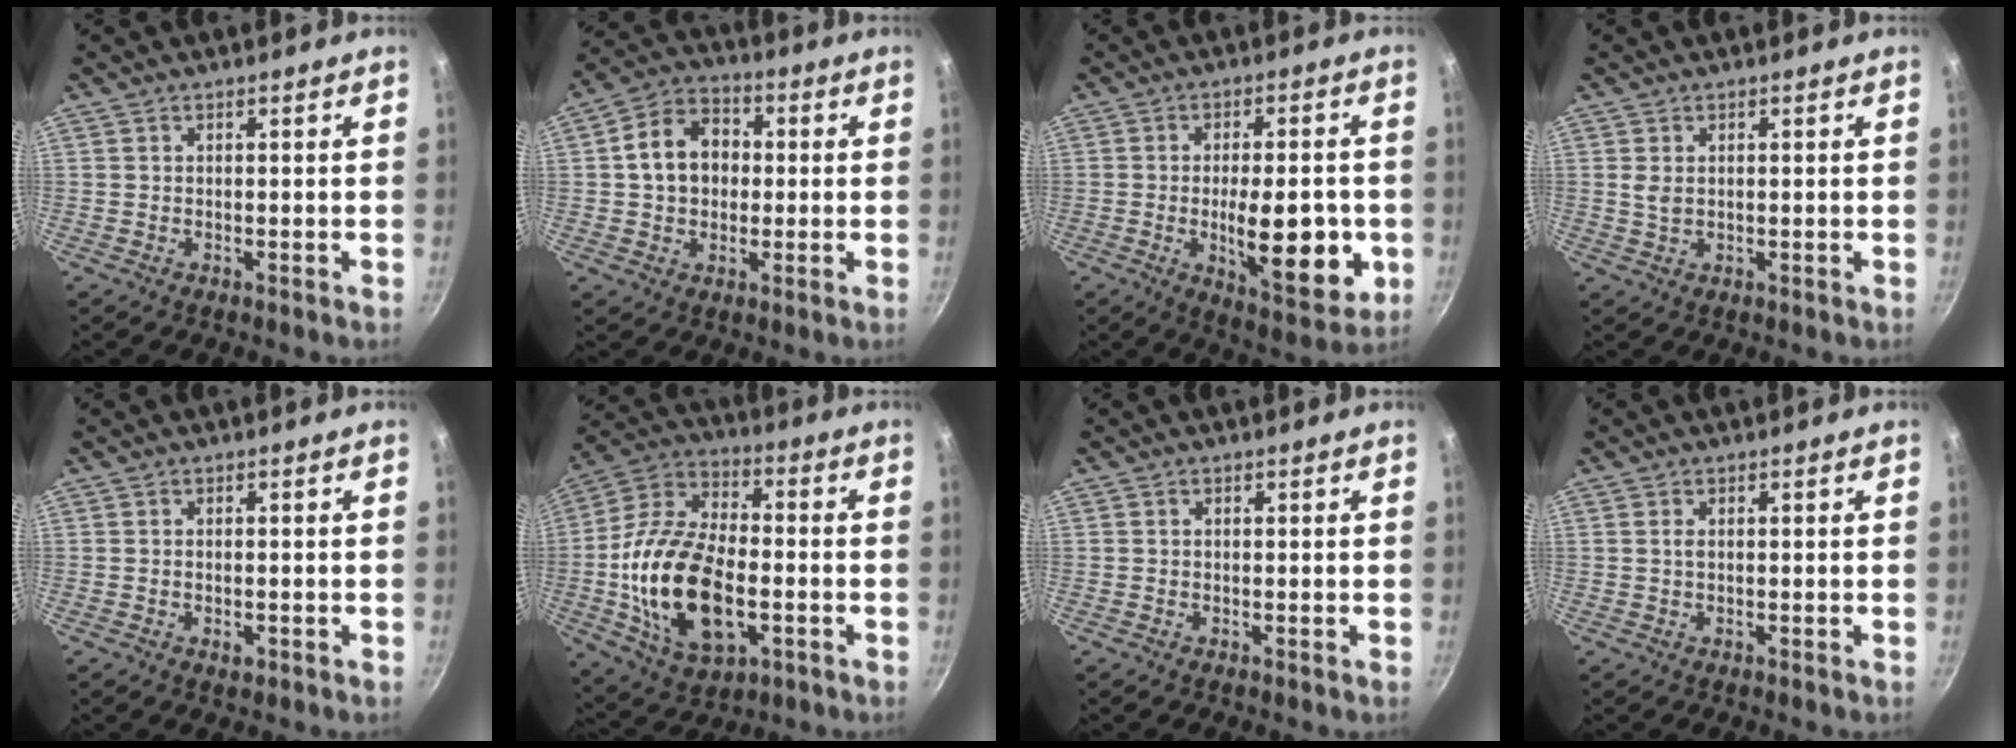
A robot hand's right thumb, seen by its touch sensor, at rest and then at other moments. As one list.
[{"total": 11.1, "force": [0.7, 8.7, 6.8], "torque": [-0.089, 0.025, -0.001]}, {"total": 16.3, "force": [-2.9, 6.6, 14.6], "torque": [-0.179, -0.010, -0.033]}, {"total": 2.0, "force": [0.5, 1.2, 1.5], "torque": [-0.028, 0.000, 0.012]}, {"total": 1.5, "force": [-0.5, 0.9, 1.1], "torque": [-0.018, 0.000, -0.009]}, {"total": 22.7, "force": [-3.9, 13.0, 18.2], "torque": [-0.339, 0.027, -0.071]}, {"total": 0.0}, {"total": 0.8, "force": [0.2, 0.4, 0.7], "torque": [-0.014, 0.000, 0.002]}]